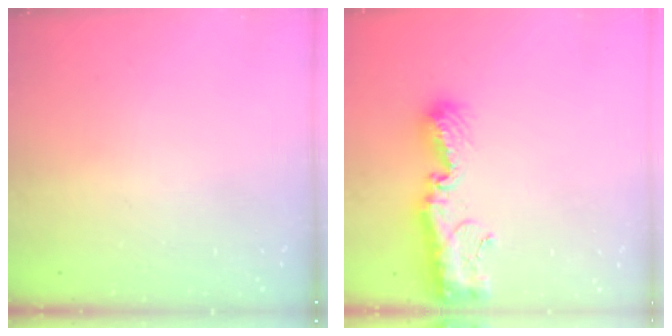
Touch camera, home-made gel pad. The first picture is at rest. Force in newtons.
{"total": 9.7, "press": 9.6, "slide": 0.9}